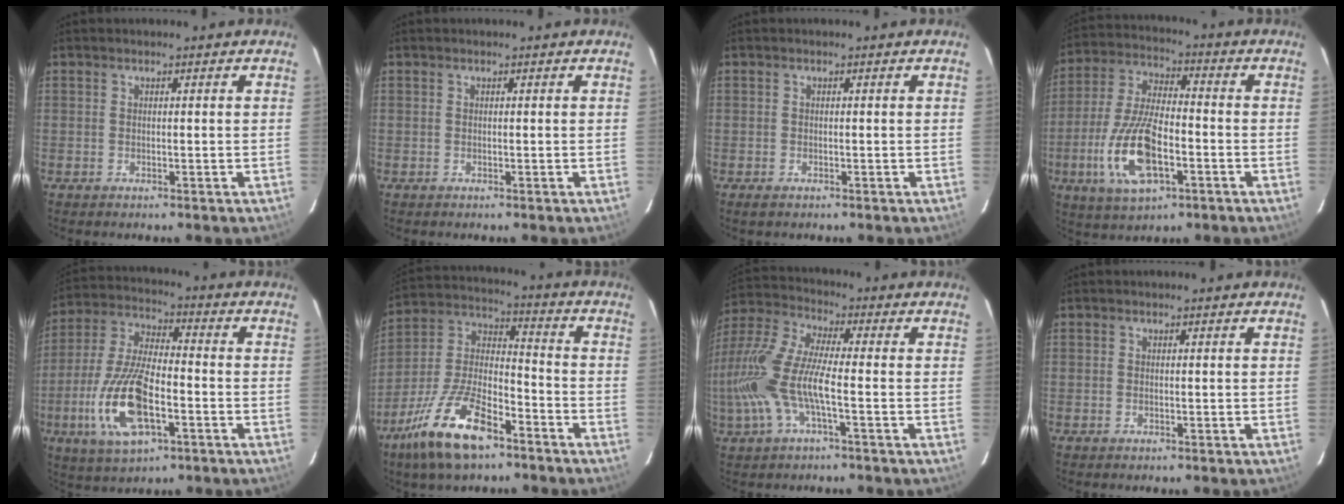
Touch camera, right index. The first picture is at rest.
{"total": 0.0}
{"total": 0.8, "force": [-0.5, 0.4, 0.5], "torque": [-0.008, -0.003, -0.011]}
{"total": 15.5, "force": [-5.3, 6.3, 13.1], "torque": [-0.284, -0.009, -0.096]}
{"total": 16.6, "force": [-5.6, 6.6, 14.2], "torque": [-0.309, -0.012, -0.103]}
{"total": 17.4, "force": [-10.8, 6.7, 11.8], "torque": [-0.252, -0.004, -0.201]}
{"total": 15.2, "force": [-3.5, 3.7, 14.3], "torque": [-0.293, -0.007, -0.073]}
{"total": 0.0}